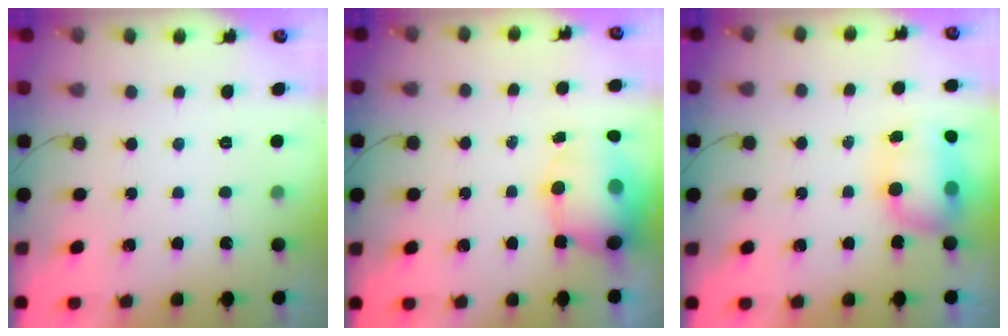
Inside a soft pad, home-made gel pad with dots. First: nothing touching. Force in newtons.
{"total": 11.6, "press": 11.1, "slide": 3.1}
{"total": 11.8, "press": 9.4, "slide": 7.2}